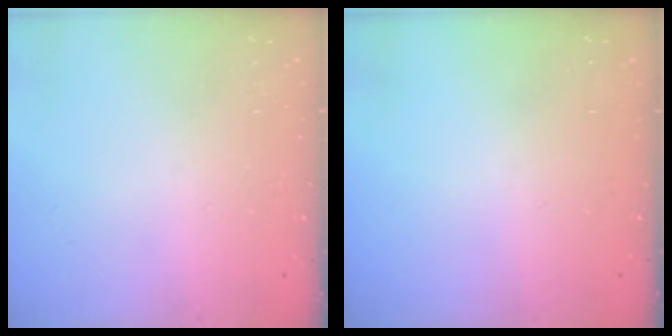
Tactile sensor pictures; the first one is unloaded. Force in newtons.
{"total": 0.0}